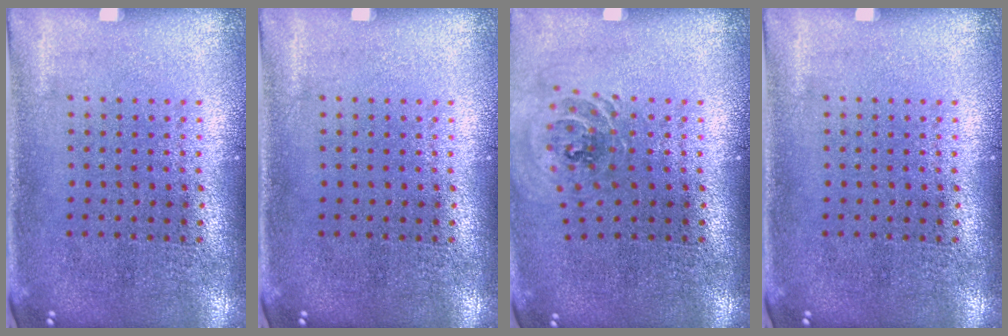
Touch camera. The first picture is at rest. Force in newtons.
{"total": 0.0}
{"total": 0.9, "press": 0.9, "slide": 0.1}
{"total": 0.0}